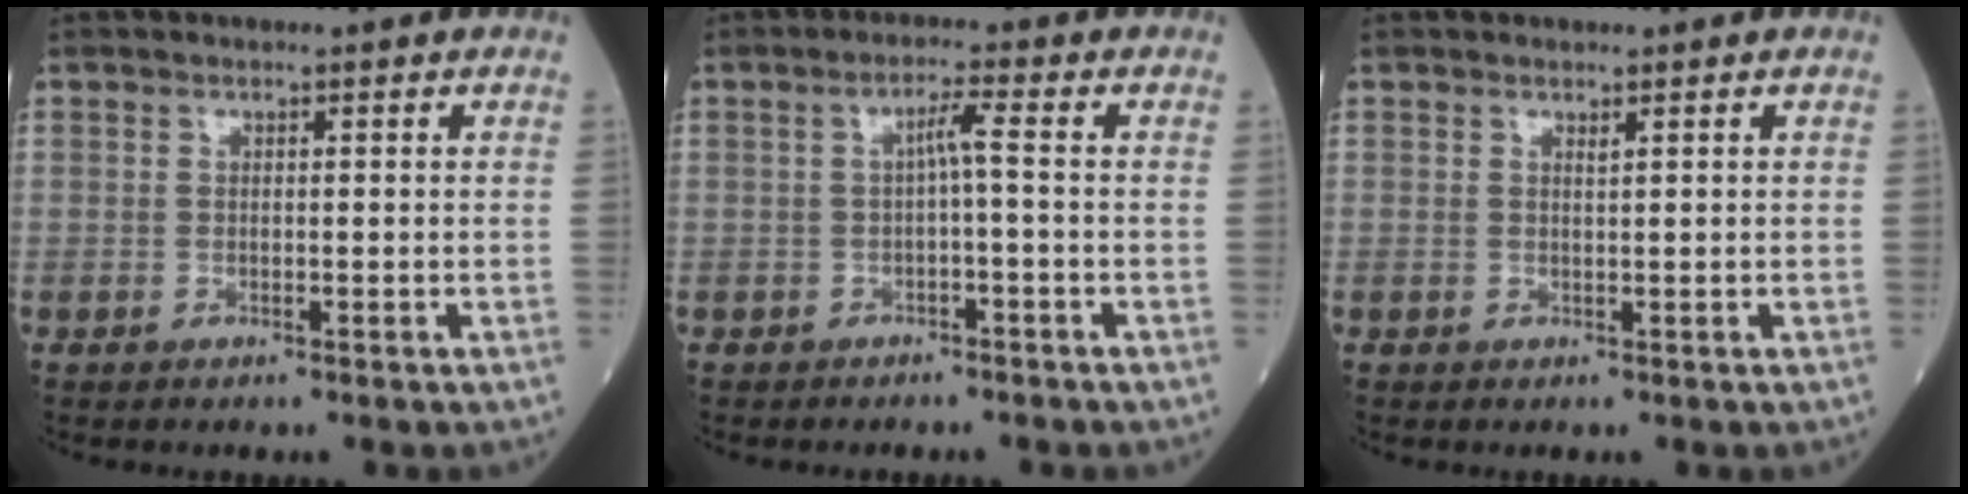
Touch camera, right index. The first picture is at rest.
{"total": 2.5, "force": [-0.2, -0.1, 2.5], "torque": [-0.045, 0.008, -0.004]}
{"total": 0.5, "force": [0.4, -0.1, 0.3], "torque": [-0.011, -0.006, 0.008]}